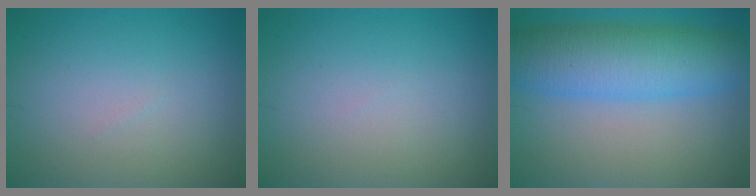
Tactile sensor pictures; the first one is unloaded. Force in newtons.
{"total": 0.0}
{"total": 8.8, "press": 8.8, "slide": 0.2}